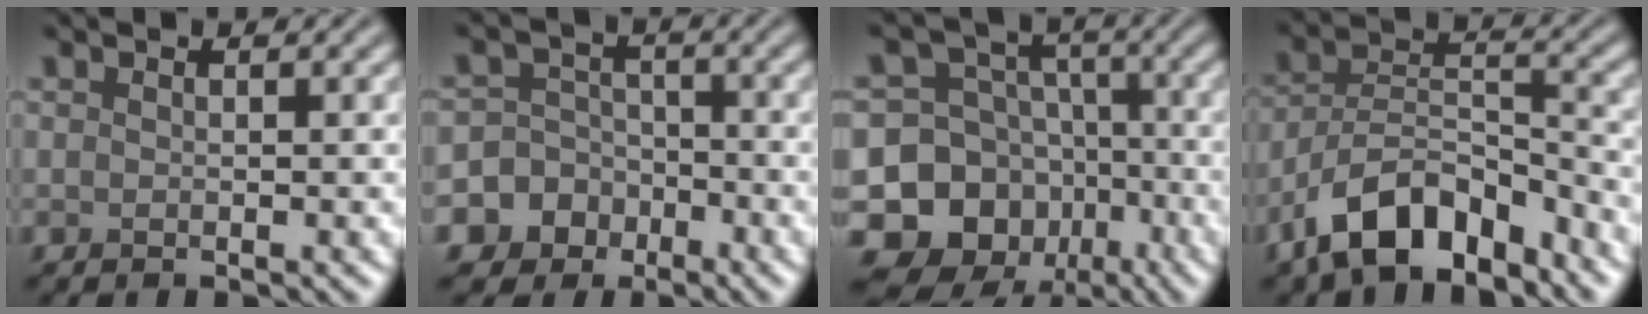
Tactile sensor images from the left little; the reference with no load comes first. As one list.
[{"total": 9.2, "force": [-4.9, 7.8, 0.7], "torque": [-0.017, -0.014, -0.101]}, {"total": 14.7, "force": [-6.6, 12.7, 3.5], "torque": [-0.083, -0.021, -0.111]}, {"total": 8.7, "force": [-6.1, 3.7, 5.0], "torque": [-0.076, 0.003, -0.119]}]